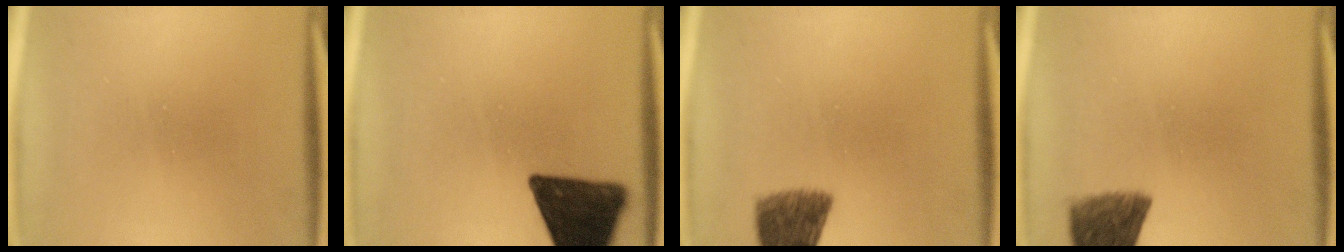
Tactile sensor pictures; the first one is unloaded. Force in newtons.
{"total": 14.8}
{"total": 7.9}
{"total": 8.0}